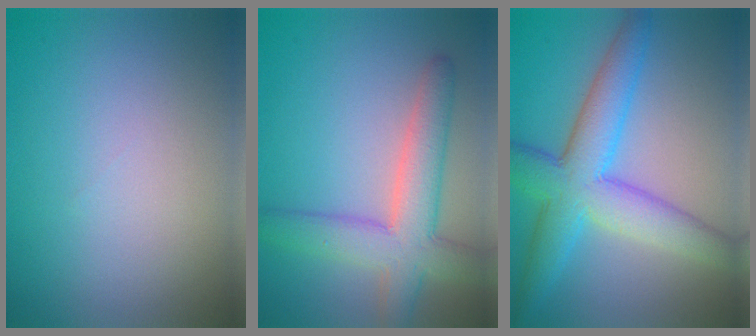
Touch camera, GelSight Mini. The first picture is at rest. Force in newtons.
{"total": 6.0, "press": 6.0, "slide": 0.4}
{"total": 7.7, "press": 7.7, "slide": 0.2}